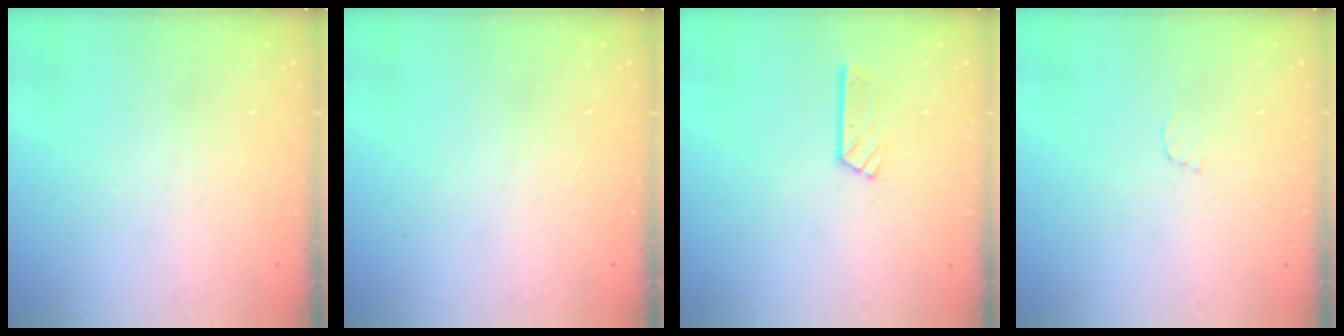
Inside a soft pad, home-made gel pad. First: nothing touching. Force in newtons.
{"total": 0.0}
{"total": 6.3, "press": 6.3, "slide": 0.3}
{"total": 3.6, "press": 3.6, "slide": 0.3}